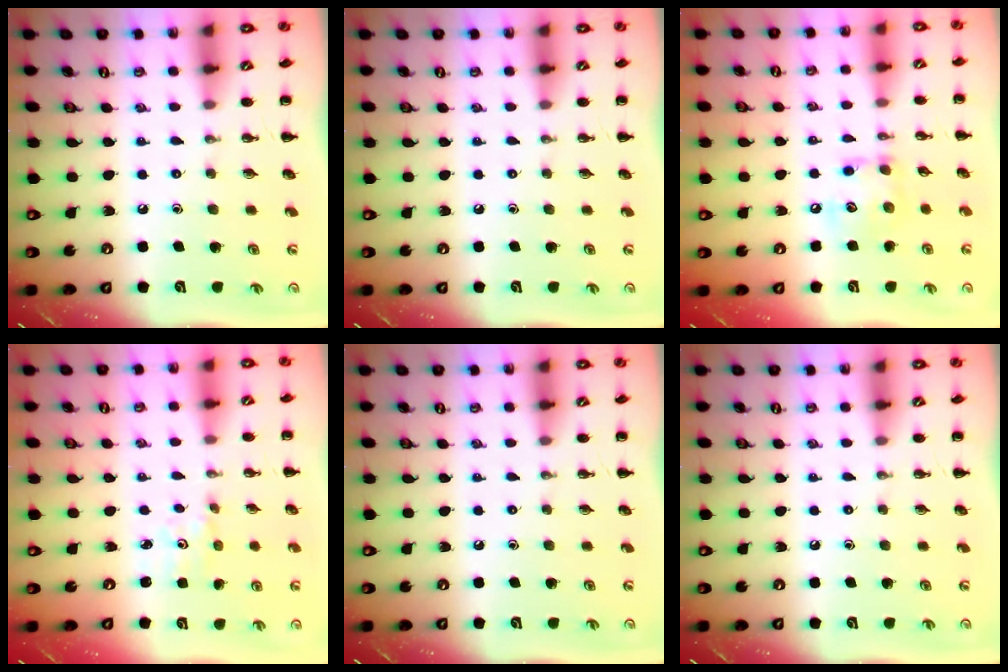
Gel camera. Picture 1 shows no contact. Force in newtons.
{"total": 0.0}
{"total": 9.4, "press": 9.4, "slide": 0.4}
{"total": 1.6, "press": 1.6, "slide": 0.4}
{"total": 0.0}
{"total": 0.0}